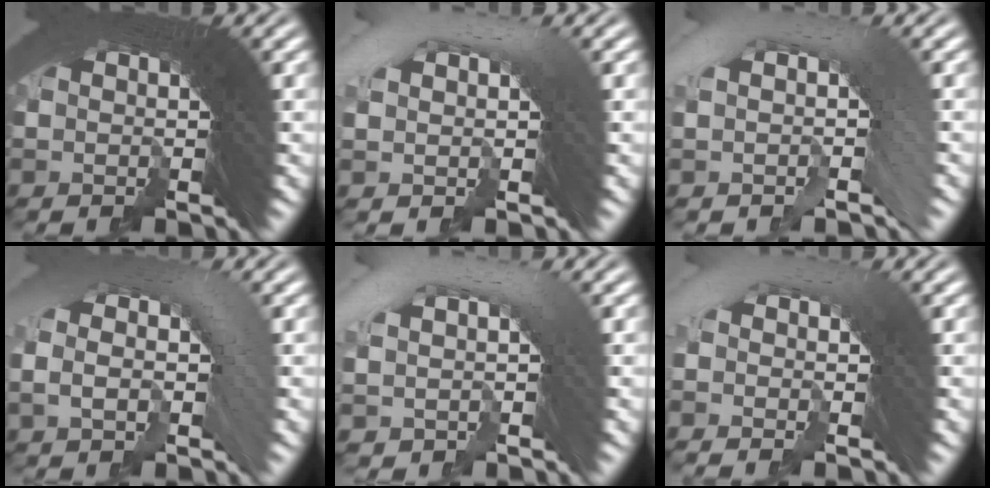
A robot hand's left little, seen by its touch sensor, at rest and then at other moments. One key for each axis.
{"total": 2.0, "fx": 1.0, "fy": 0.7, "fz": 1.6, "tx": -0.022, "ty": 0.032, "tz": 0.013}
{"total": 2.9, "fx": 0.0, "fy": 1.2, "fz": 2.6, "tx": -0.033, "ty": 0.034, "tz": -0.006}
{"total": 2.3, "fx": 0.2, "fy": 1.1, "fz": 2.0, "tx": -0.015, "ty": 0.020, "tz": -0.003}
{"total": 2.3, "fx": 0.5, "fy": 1.2, "fz": 1.9, "tx": -0.039, "ty": 0.026, "tz": 0.010}
{"total": 1.4, "fx": -0.4, "fy": 0.5, "fz": 1.2, "tx": -0.005, "ty": 0.032, "tz": -0.018}